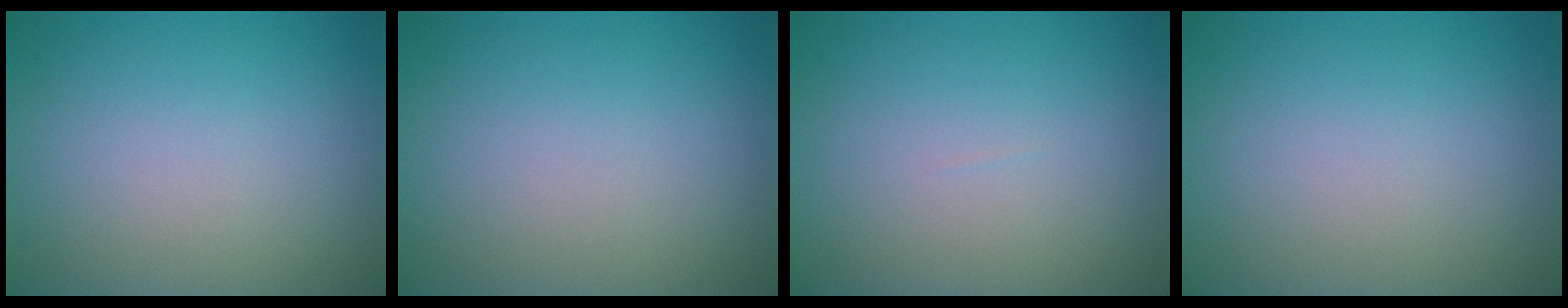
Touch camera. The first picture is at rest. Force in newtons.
{"total": 0.0}
{"total": 0.0}
{"total": 0.0}